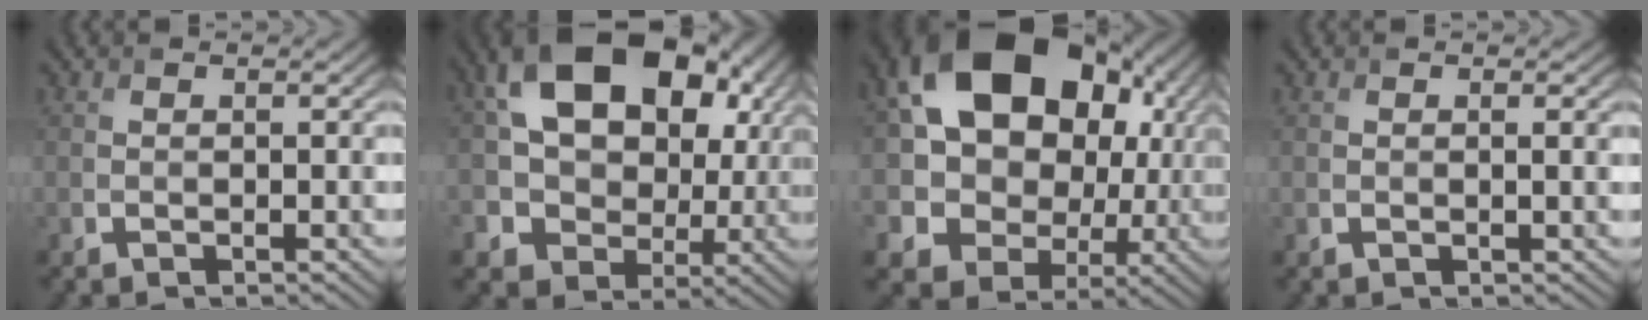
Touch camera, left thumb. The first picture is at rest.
{"total": 17.2, "force": [3.8, 12.8, 11.0], "torque": [-0.187, -0.003, 0.073]}
{"total": 21.0, "force": [4.7, 16.7, 11.7], "torque": [-0.256, -0.011, 0.103]}
{"total": 0.9, "force": [0.1, 0.0, 0.9], "torque": [-0.015, 0.000, 0.000]}